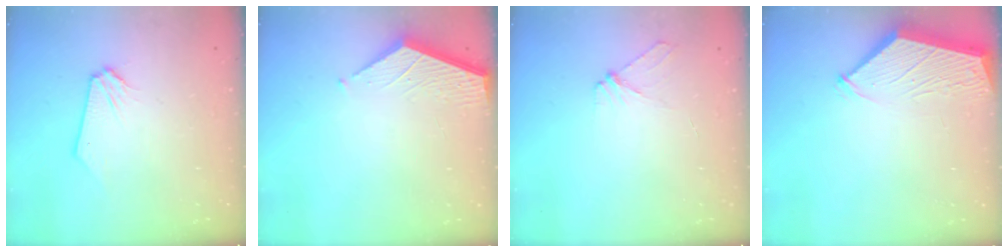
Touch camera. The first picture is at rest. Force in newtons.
{"total": 3.2, "press": 3.2, "slide": 0.4}
{"total": 3.6, "press": 3.5, "slide": 0.7}
{"total": 2.9, "press": 2.9, "slide": 0.4}